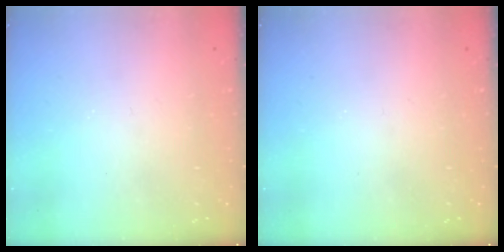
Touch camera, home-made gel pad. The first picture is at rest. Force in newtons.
{"total": 0.0}